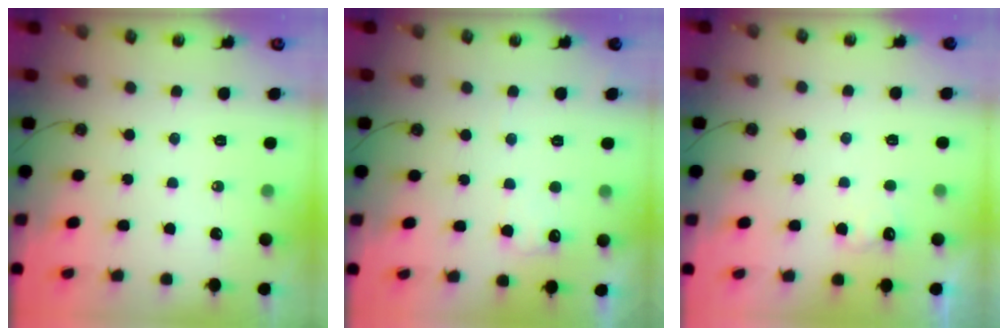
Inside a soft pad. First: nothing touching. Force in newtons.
{"total": 6.5, "press": 6.4, "slide": 1.4}
{"total": 6.4, "press": 6.3, "slide": 1.0}